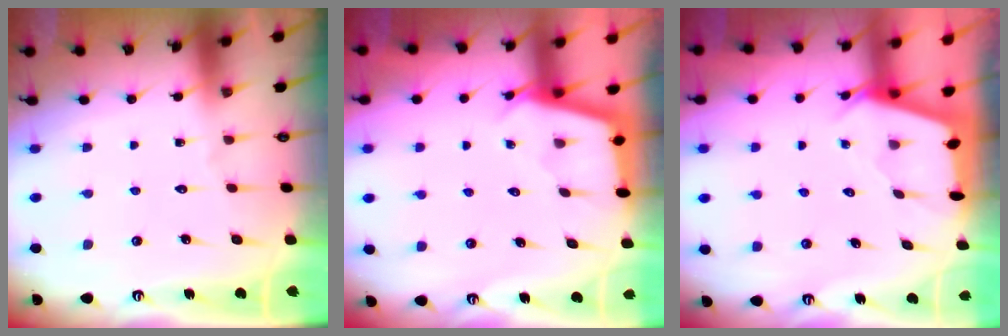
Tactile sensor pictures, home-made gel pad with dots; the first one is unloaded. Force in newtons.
{"total": 2.9, "press": 2.9, "slide": 0.3}
{"total": 2.4, "press": 2.4, "slide": 0.2}